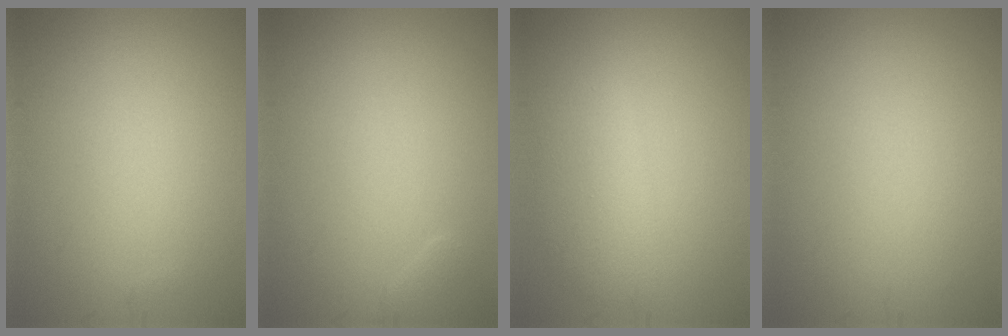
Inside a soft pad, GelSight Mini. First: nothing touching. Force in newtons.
{"total": 0.8, "press": 0.8, "slide": 0.0}
{"total": 3.1, "press": 3.1, "slide": 0.1}
{"total": 0.0}